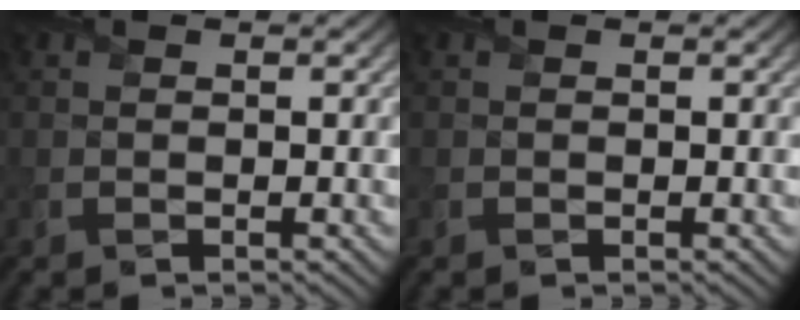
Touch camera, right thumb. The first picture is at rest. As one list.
[{"total": 0.0}]